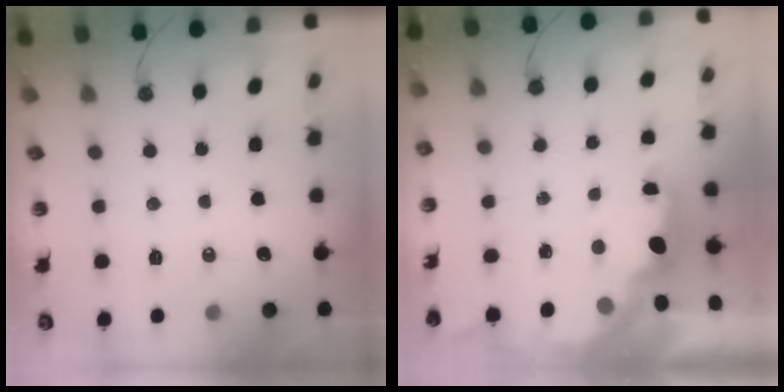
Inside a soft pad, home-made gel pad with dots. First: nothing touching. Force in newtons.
{"total": 2.1, "press": 1.9, "slide": 0.8}